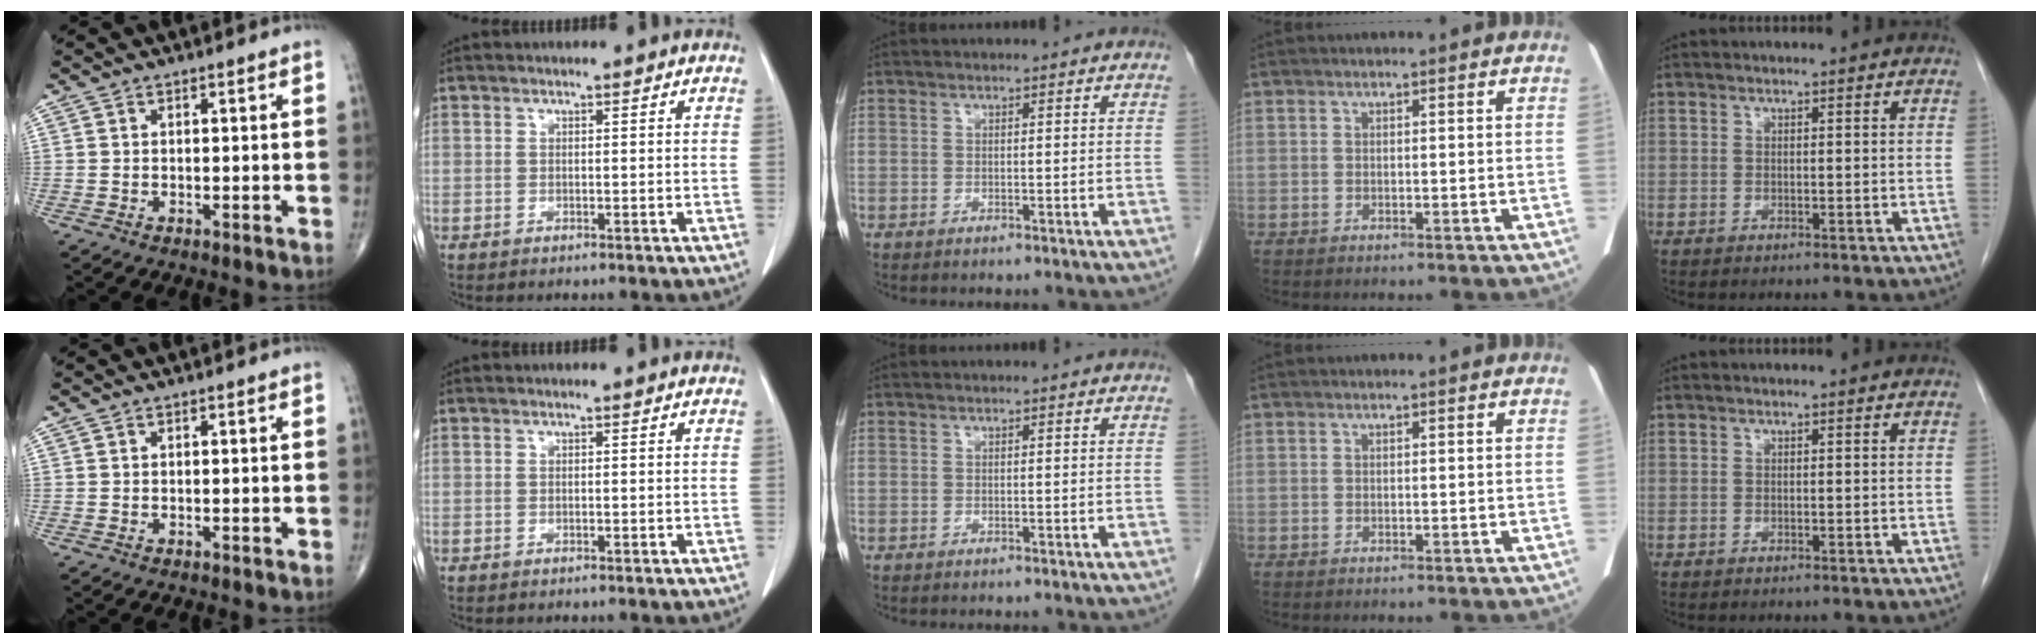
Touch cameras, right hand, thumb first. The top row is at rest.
{}